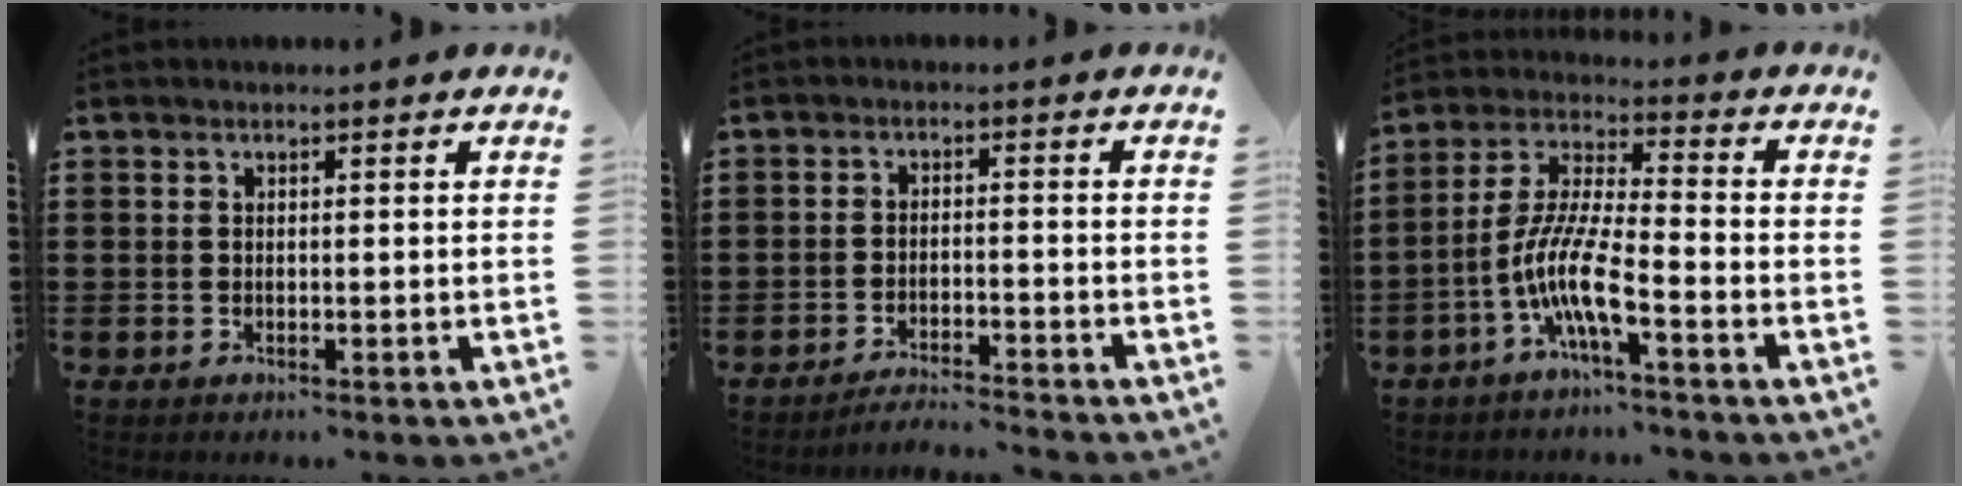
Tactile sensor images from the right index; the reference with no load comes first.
{"total": 3.0, "force": [-2.9, -0.3, 0.4], "torque": [-0.010, -0.001, -0.060]}
{"total": 9.4, "force": [-5.0, 1.4, 7.9], "torque": [-0.186, -0.016, -0.101]}